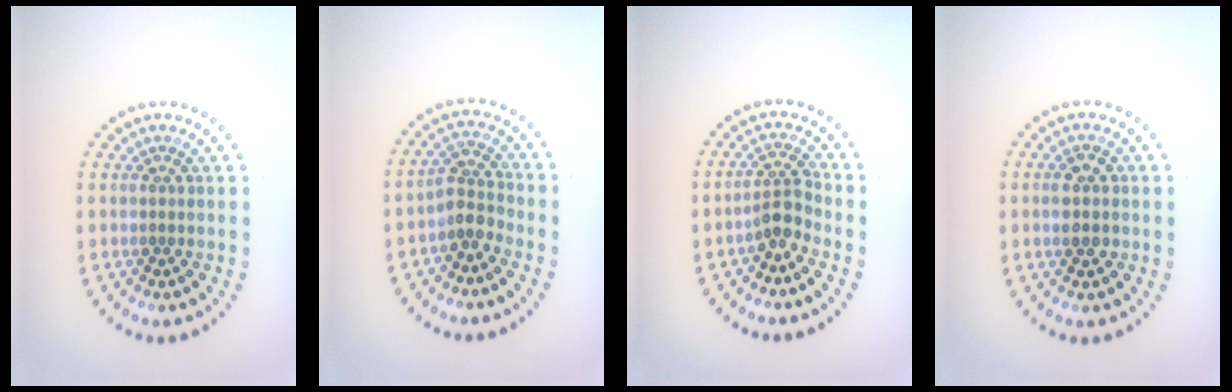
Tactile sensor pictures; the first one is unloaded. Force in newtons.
{"total": 2.2, "press": 1.8, "slide": 1.3}
{"total": 2.3, "press": 1.8, "slide": 1.4}
{"total": 2.7, "press": 2.7, "slide": 0.0}